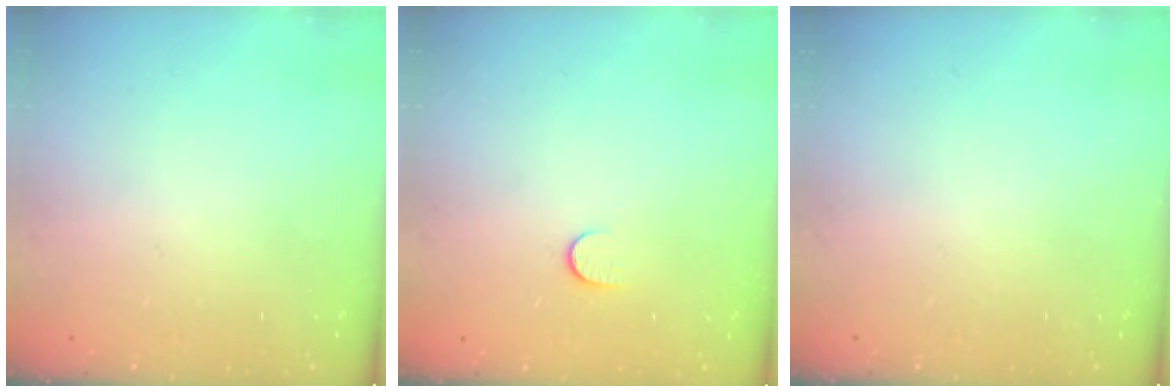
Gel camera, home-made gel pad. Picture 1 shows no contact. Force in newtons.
{"total": 6.0, "press": 5.9, "slide": 0.7}
{"total": 0.0}